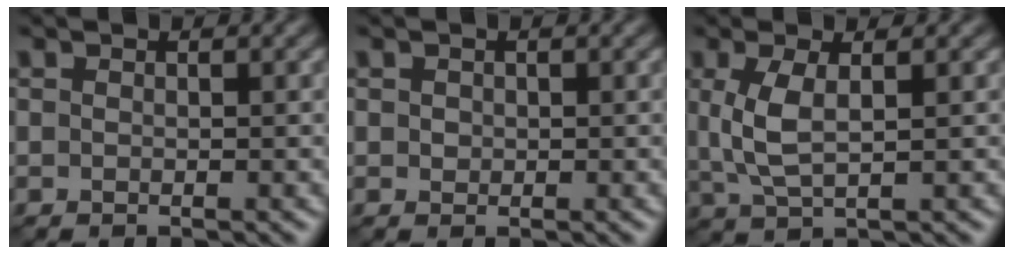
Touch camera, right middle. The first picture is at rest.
{"total": 0.7, "force": [0.2, 0.6, 0.2], "torque": [-0.003, -0.001, 0.004]}
{"total": 3.5, "force": [0.7, 1.2, 3.2], "torque": [-0.078, -0.001, 0.018]}